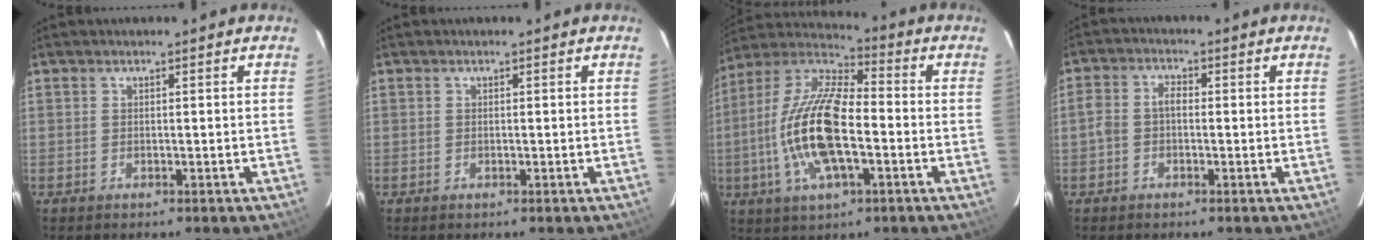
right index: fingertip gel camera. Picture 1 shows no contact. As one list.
[{"total": 0.0}, {"total": 17.8, "force": [-3.7, 6.8, 16.0], "torque": [-0.326, -0.001, -0.079]}, {"total": 3.1, "force": [-0.9, 2.1, 2.1], "torque": [-0.044, 0.013, -0.020]}]